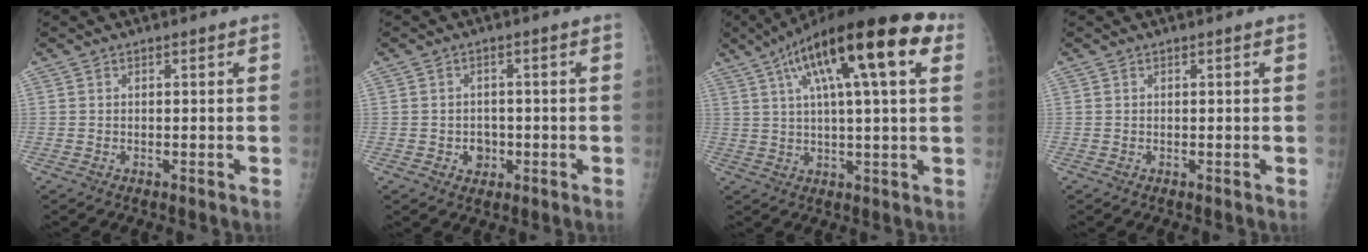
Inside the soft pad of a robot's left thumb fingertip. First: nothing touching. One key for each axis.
{"total": 3.2, "fx": -1.0, "fy": 2.7, "fz": 1.2, "tx": 0.002, "ty": 0.006, "tz": -0.011}
{"total": 22.5, "fx": 9.1, "fy": 5.9, "fz": 19.6, "tx": -0.307, "ty": 0.026, "tz": 0.138}
{"total": 0.0}